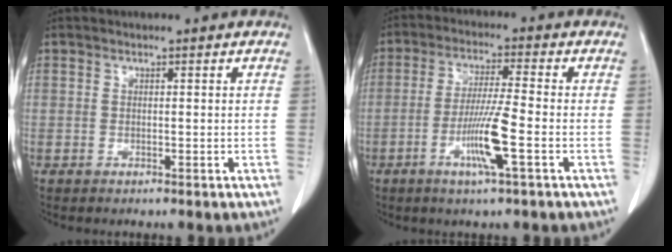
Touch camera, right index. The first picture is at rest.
{"total": 8.2, "force": [-2.9, -0.4, 7.7], "torque": [-0.148, -0.011, -0.056]}